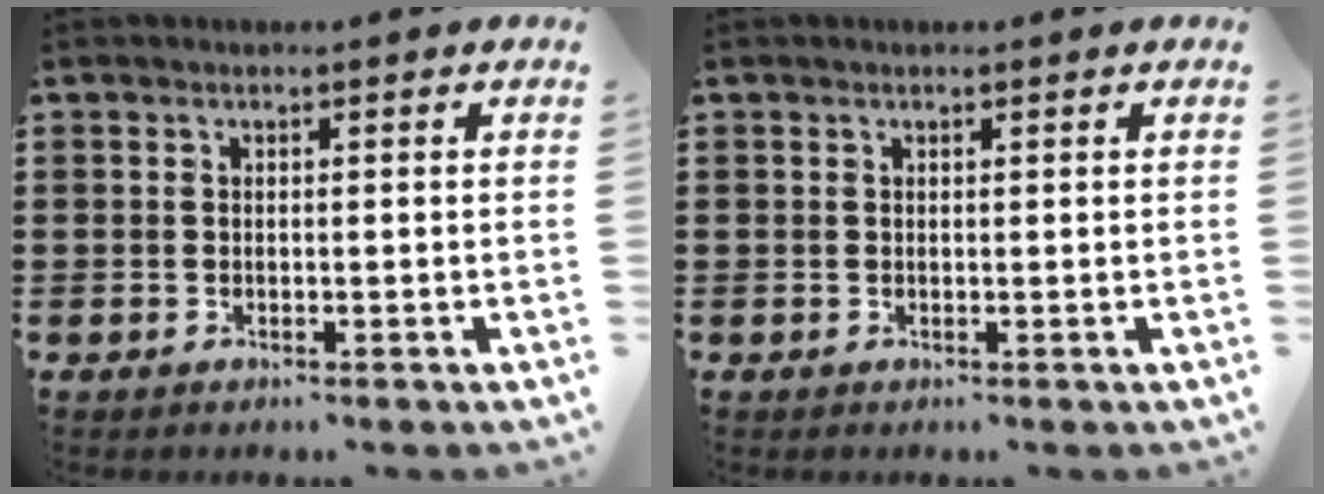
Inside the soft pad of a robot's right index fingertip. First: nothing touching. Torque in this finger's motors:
{"motor_torque": [0.20, 0.16, 0.01, 0.00]}